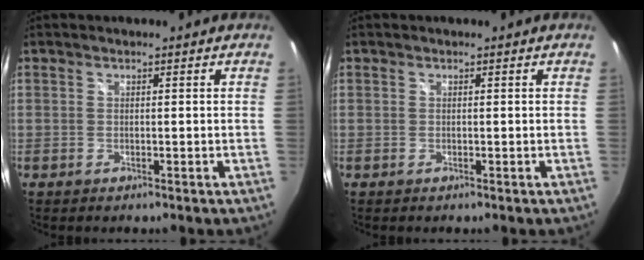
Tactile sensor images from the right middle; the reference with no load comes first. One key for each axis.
{"total": 0.0}